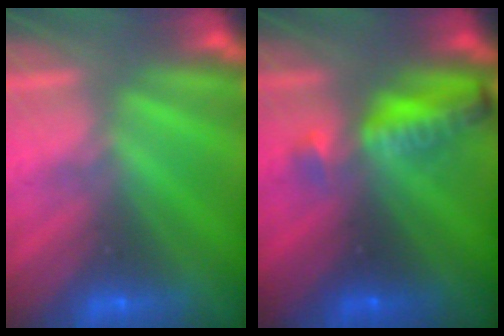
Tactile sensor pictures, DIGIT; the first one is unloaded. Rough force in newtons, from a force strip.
{"total": 9.1}